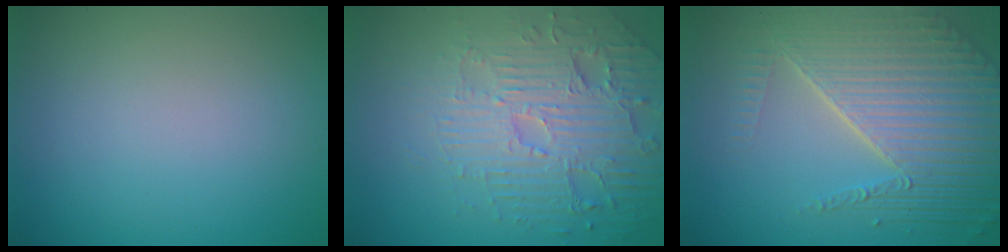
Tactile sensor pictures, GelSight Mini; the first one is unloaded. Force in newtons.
{"total": 5.8, "press": 4.9, "slide": 3.2}
{"total": 8.6, "press": 5.7, "slide": 6.5}